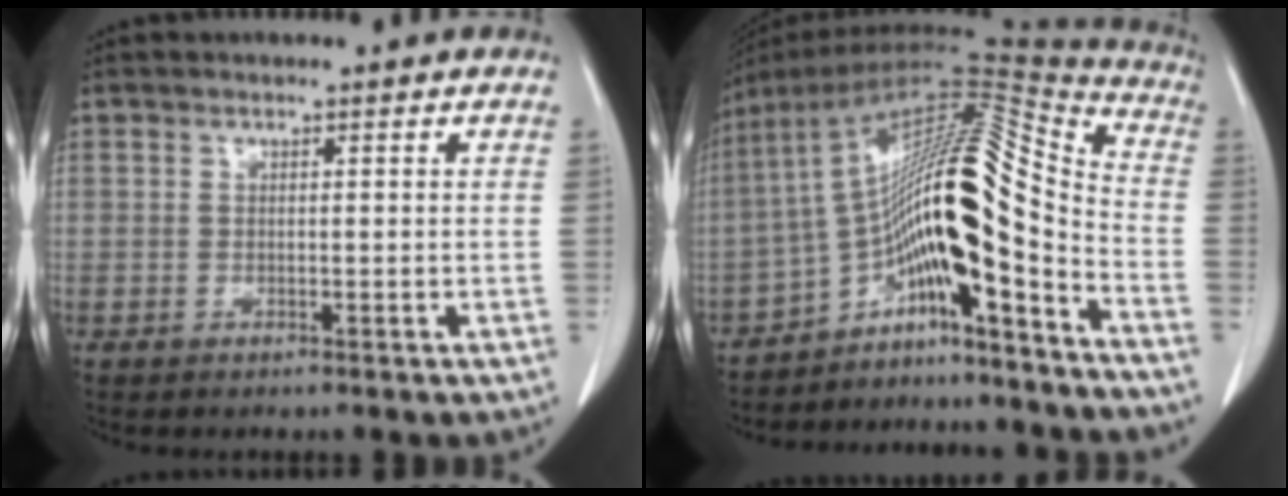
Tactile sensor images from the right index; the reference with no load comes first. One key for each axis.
{"total": 18.8, "fx": -9.8, "fy": 1.8, "fz": 16.0, "tx": -0.262, "ty": 0.040, "tz": -0.161}